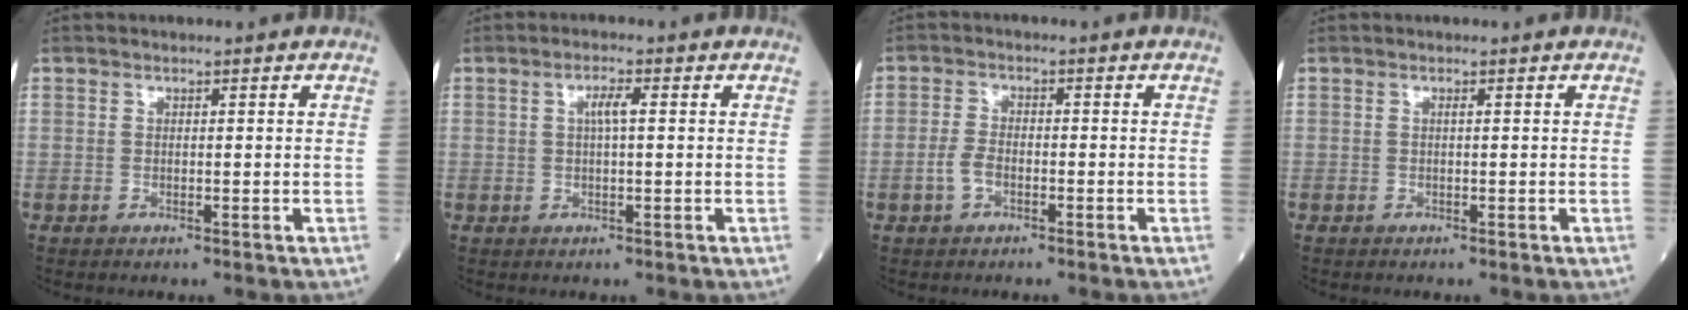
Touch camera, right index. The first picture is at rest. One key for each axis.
{"total": 2.4, "fx": 0.4, "fy": 0.3, "fz": 2.4, "tx": -0.045, "ty": 0.002, "tz": 0.007}
{"total": 3.0, "fx": -1.4, "fy": 1.5, "fz": 2.2, "tx": -0.050, "ty": 0.004, "tz": -0.029}
{"total": 0.0}